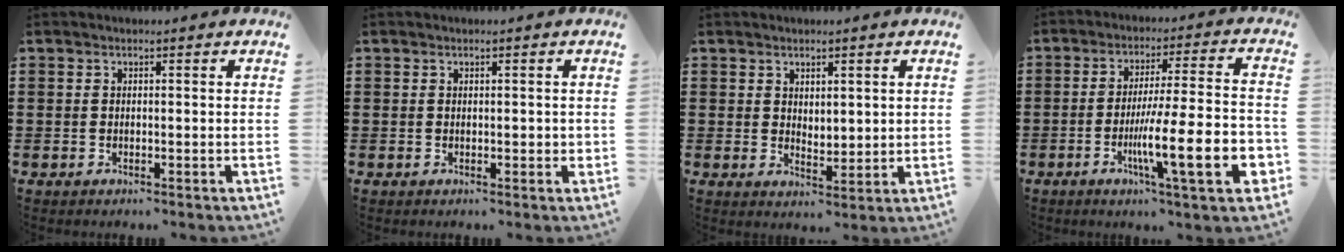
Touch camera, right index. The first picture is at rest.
{"total": 1.0, "force": [0.1, 0.5, 0.9], "torque": [-0.016, 0.003, 0.001]}
{"total": 2.5, "force": [2.1, 1.2, 0.5], "torque": [-0.006, 0.003, 0.039]}
{"total": 15.7, "force": [-4.9, 2.6, 14.7], "torque": [-0.257, -0.009, -0.079]}